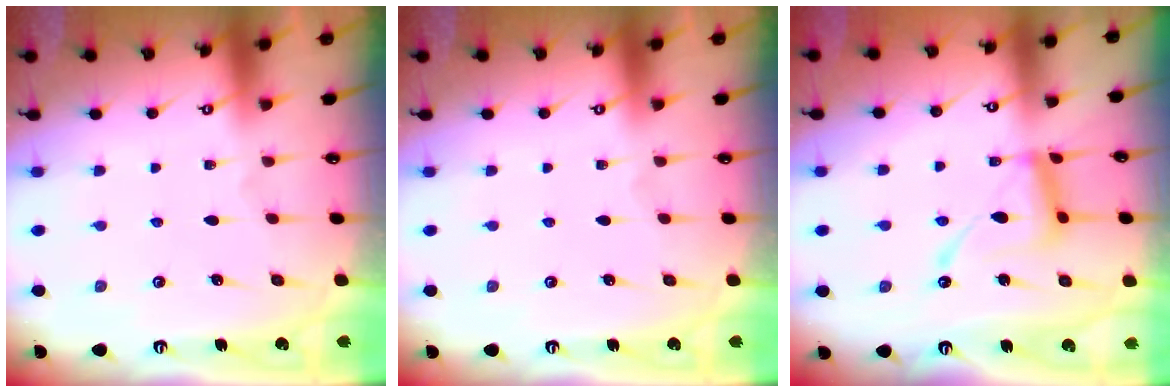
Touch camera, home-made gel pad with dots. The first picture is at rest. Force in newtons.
{"total": 0.0}
{"total": 13.6, "press": 13.6, "slide": 1.2}